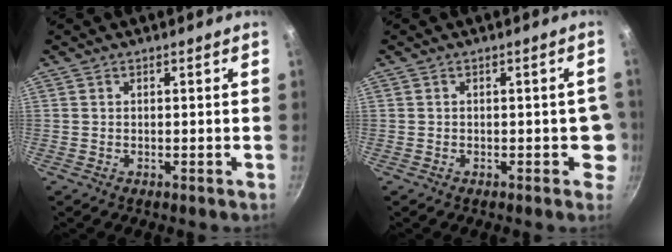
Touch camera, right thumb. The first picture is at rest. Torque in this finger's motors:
{"motor_torque": [0.67, 0.82, 0.49, -0.52, 0.01]}